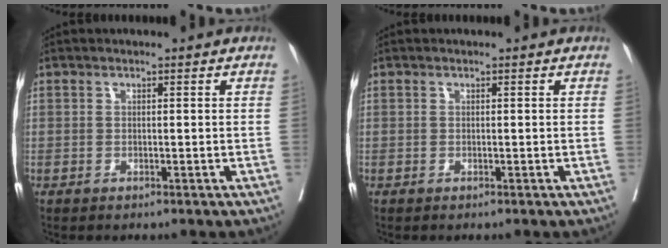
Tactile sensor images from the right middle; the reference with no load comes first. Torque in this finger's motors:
{"motor_torque": [0.51, -0.64, 0.04, 0.01]}